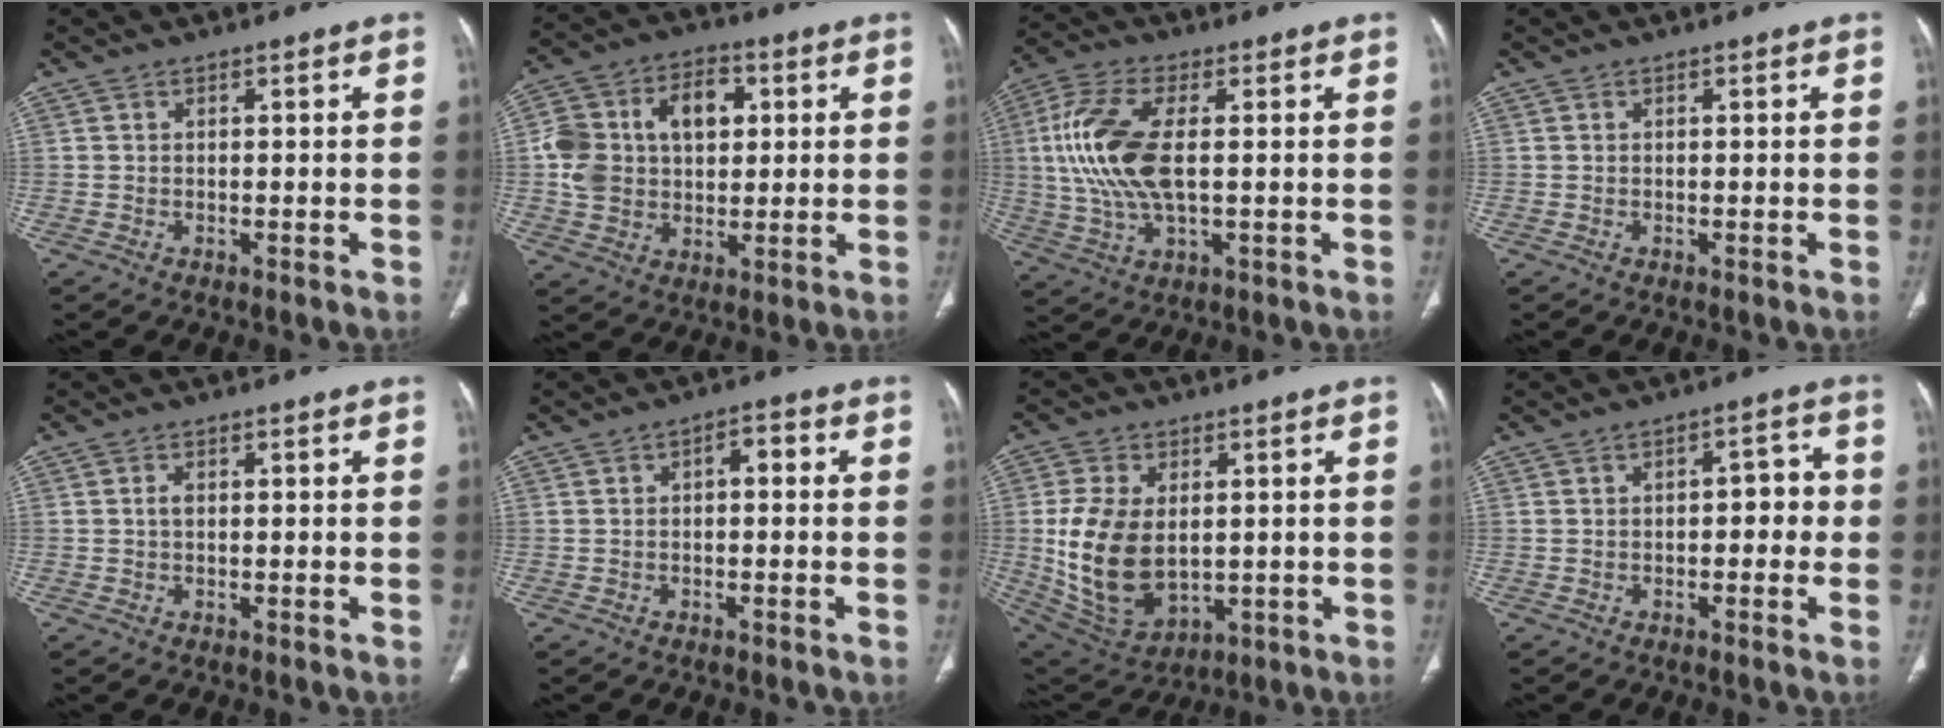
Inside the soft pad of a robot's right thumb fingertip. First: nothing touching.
{"total": 15.9, "force": [2.8, 11.3, 10.9], "torque": [-0.176, 0.019, 0.048]}
{"total": 14.6, "force": [1.4, 6.5, 13.0], "torque": [-0.293, 0.003, 0.028]}
{"total": 0.0}
{"total": 1.1, "force": [0.0, 0.7, 0.9], "torque": [-0.017, 0.002, -0.001]}
{"total": 2.8, "force": [0.1, 1.5, 2.4], "torque": [-0.022, 0.012, -0.005]}
{"total": 16.3, "force": [0.3, 10.4, 12.6], "torque": [-0.235, -0.011, 0.030]}
{"total": 4.6, "force": [-0.5, 2.6, 3.7], "torque": [-0.020, 0.018, -0.014]}